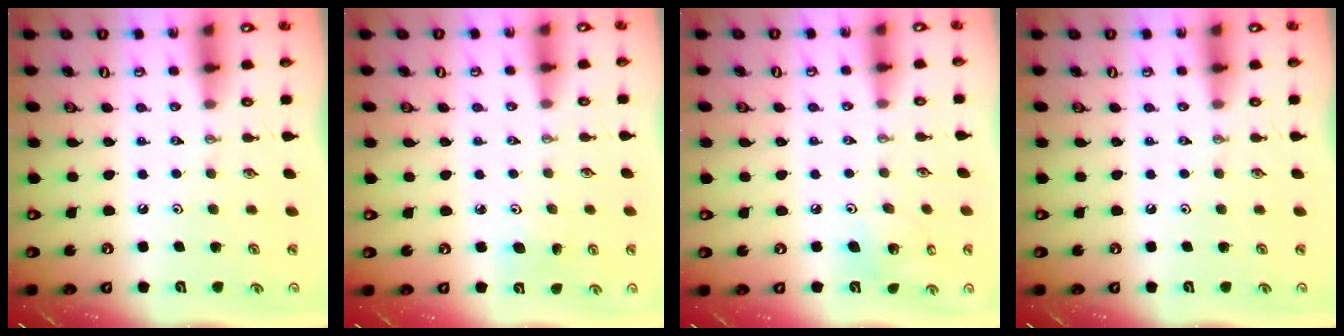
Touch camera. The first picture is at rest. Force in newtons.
{"total": 4.7, "press": 4.6, "slide": 0.5}
{"total": 6.5, "press": 6.3, "slide": 1.8}
{"total": 0.0}